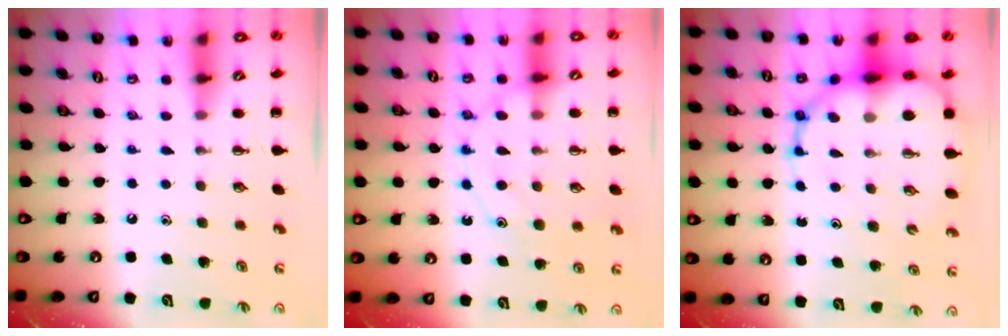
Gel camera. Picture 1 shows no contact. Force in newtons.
{"total": 12.5, "press": 12.5, "slide": 0.9}
{"total": 16.1, "press": 15.4, "slide": 4.5}